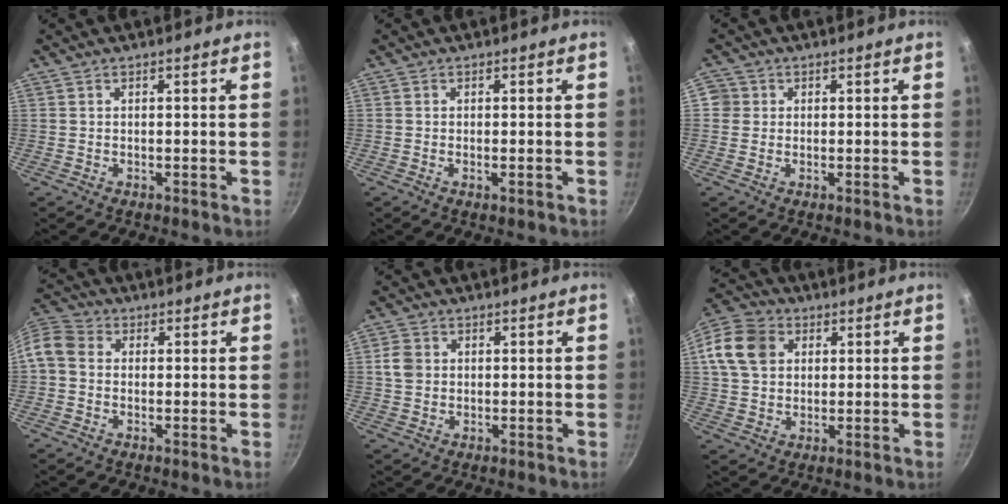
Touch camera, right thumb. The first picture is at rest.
{"total": 1.1, "force": [-0.4, 0.2, 1.1], "torque": [-0.025, 0.000, -0.009]}
{"total": 2.9, "force": [0.2, 2.9, 0.5], "torque": [0.016, 0.006, -0.004]}
{"total": 7.9, "force": [-0.3, 6.5, 4.5], "torque": [-0.095, 0.027, -0.023]}
{"total": 3.6, "force": [0.4, 3.1, 1.9], "torque": [-0.024, 0.005, 0.002]}
{"total": 12.8, "force": [3.3, 10.2, 7.0], "torque": [-0.125, 0.018, 0.047]}